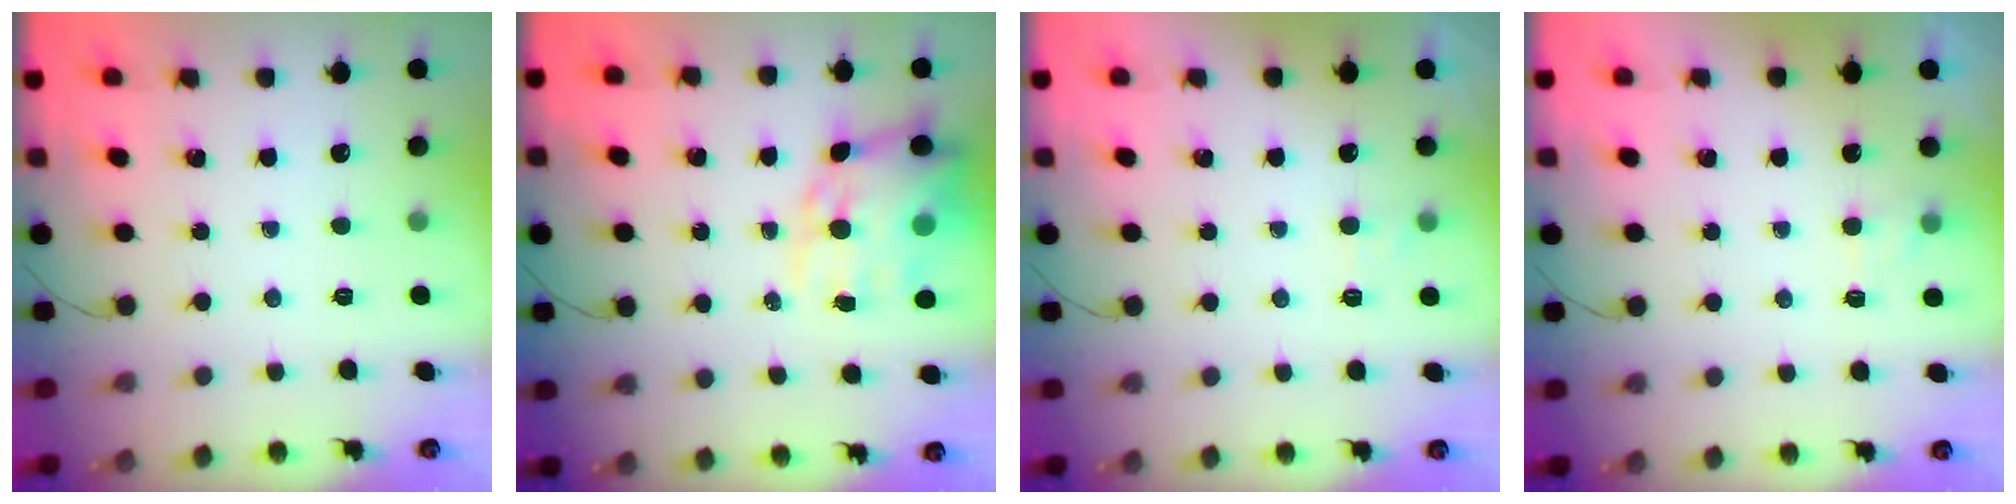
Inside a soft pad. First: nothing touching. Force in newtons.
{"total": 16.3, "press": 15.7, "slide": 4.2}
{"total": 3.5, "press": 3.3, "slide": 1.1}
{"total": 1.9, "press": 1.4, "slide": 1.2}